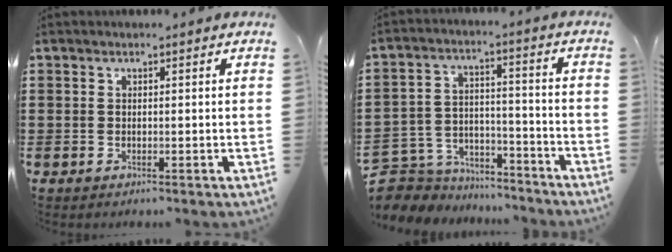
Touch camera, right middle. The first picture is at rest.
{"total": 6.3, "force": [-5.7, 2.8, 0.3], "torque": [-0.027, 0.010, -0.119]}